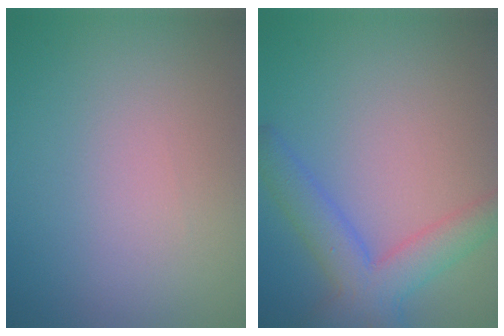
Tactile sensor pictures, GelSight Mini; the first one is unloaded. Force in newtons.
{"total": 5.2, "press": 5.2, "slide": 0.2}